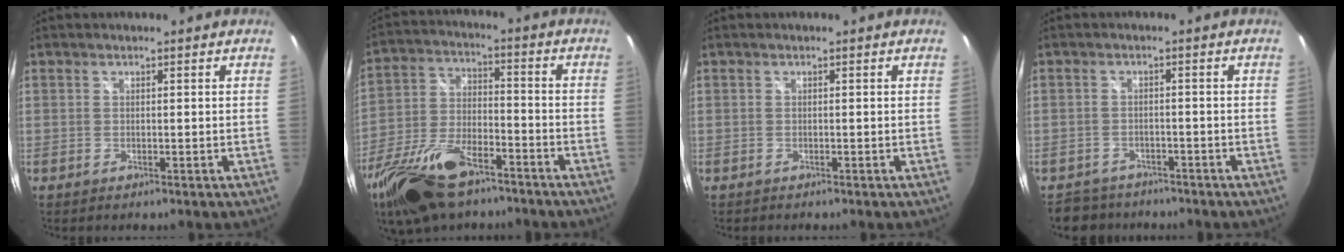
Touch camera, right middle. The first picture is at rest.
{"total": 19.0, "force": [-12.9, 8.2, 11.3], "torque": [-0.247, -0.025, -0.234]}
{"total": 0.0}
{"total": 6.0, "force": [-5.1, 3.2, 0.8], "torque": [-0.032, 0.003, -0.079]}